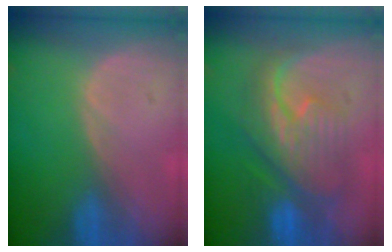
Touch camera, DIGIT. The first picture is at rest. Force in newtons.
{"total": 9.1, "press": 9.0, "slide": 0.6}